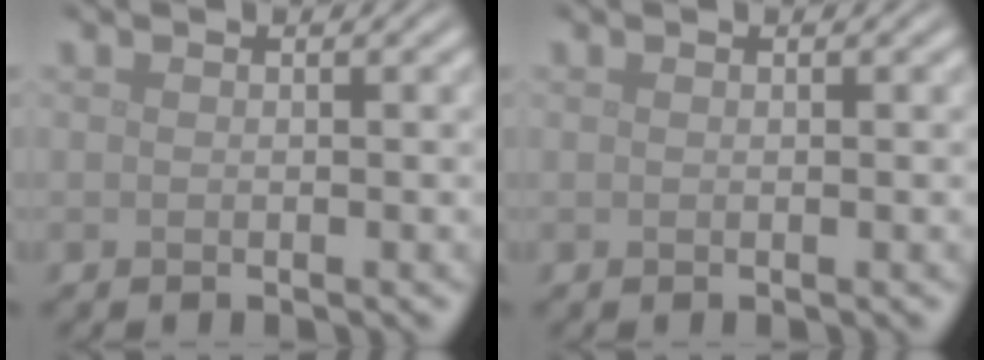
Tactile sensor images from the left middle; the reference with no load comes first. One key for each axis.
{"total": 0.0}